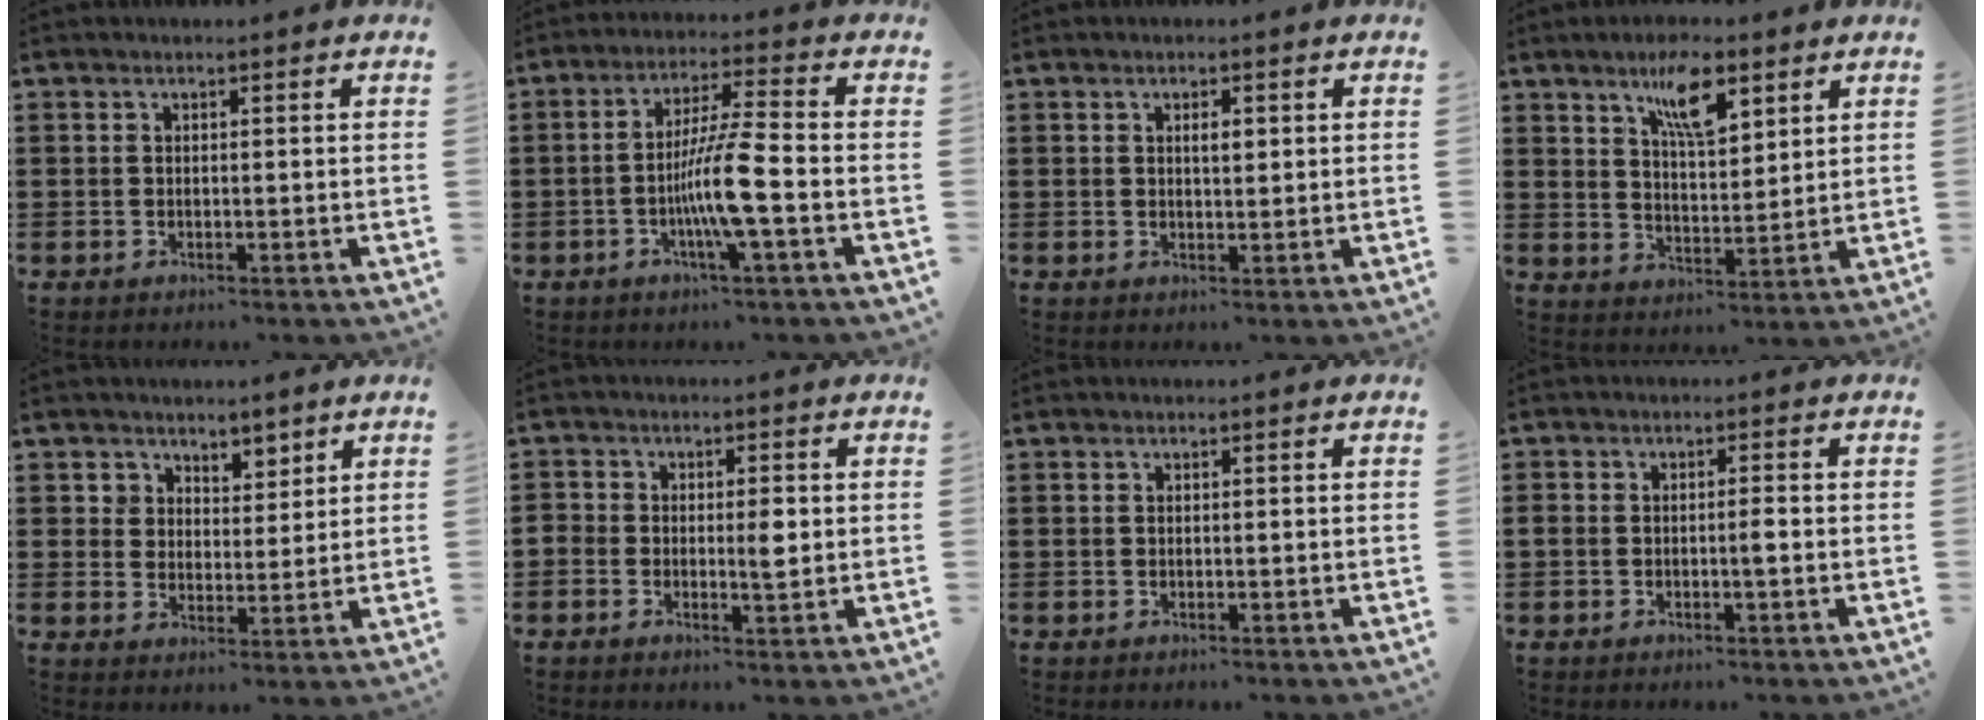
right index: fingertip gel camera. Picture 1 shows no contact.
{"total": 8.5, "force": [-2.5, 0.0, 8.1], "torque": [-0.156, -0.013, -0.053]}
{"total": 1.9, "force": [0.5, 0.7, 1.7], "torque": [-0.027, 0.003, 0.005]}
{"total": 7.6, "force": [4.5, 2.4, 5.7], "torque": [-0.099, -0.003, 0.073]}
{"total": 4.5, "force": [3.4, 3.0, -0.2], "torque": [-0.008, 0.004, 0.062]}
{"total": 2.9, "force": [-0.3, 1.5, 2.4], "torque": [-0.049, 0.005, -0.008]}
{"total": 0.0}
{"total": 1.7, "force": [-0.6, 0.3, 1.6], "torque": [-0.029, 0.001, -0.013]}